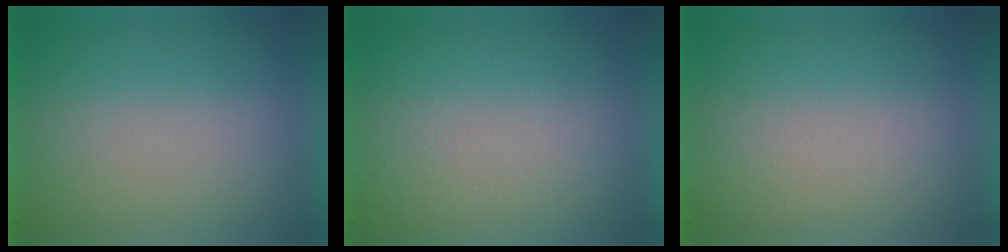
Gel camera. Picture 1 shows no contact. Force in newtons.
{"total": 4.0}
{"total": 1.4}